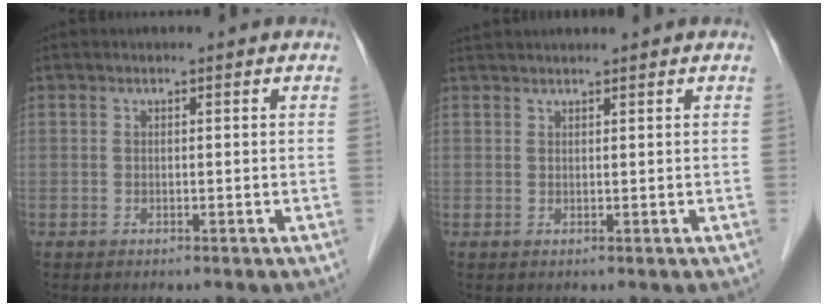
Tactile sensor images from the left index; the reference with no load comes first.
{"total": 4.2, "force": [3.9, -0.1, 1.7], "torque": [-0.018, 0.036, 0.062]}